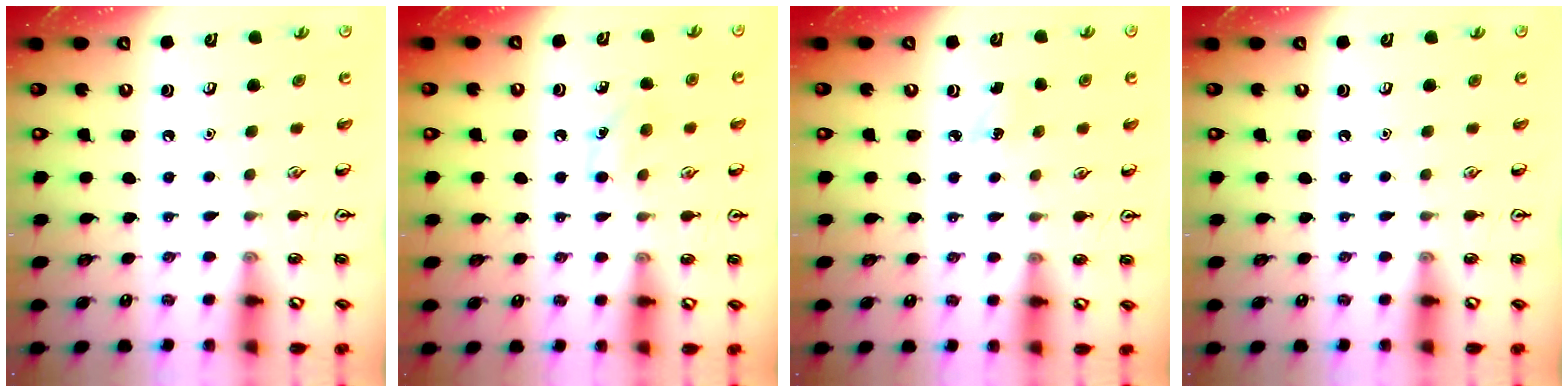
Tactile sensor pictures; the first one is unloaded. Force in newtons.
{"total": 7.2, "press": 7.0, "slide": 1.8}
{"total": 2.8, "press": 2.6, "slide": 1.0}
{"total": 0.0}